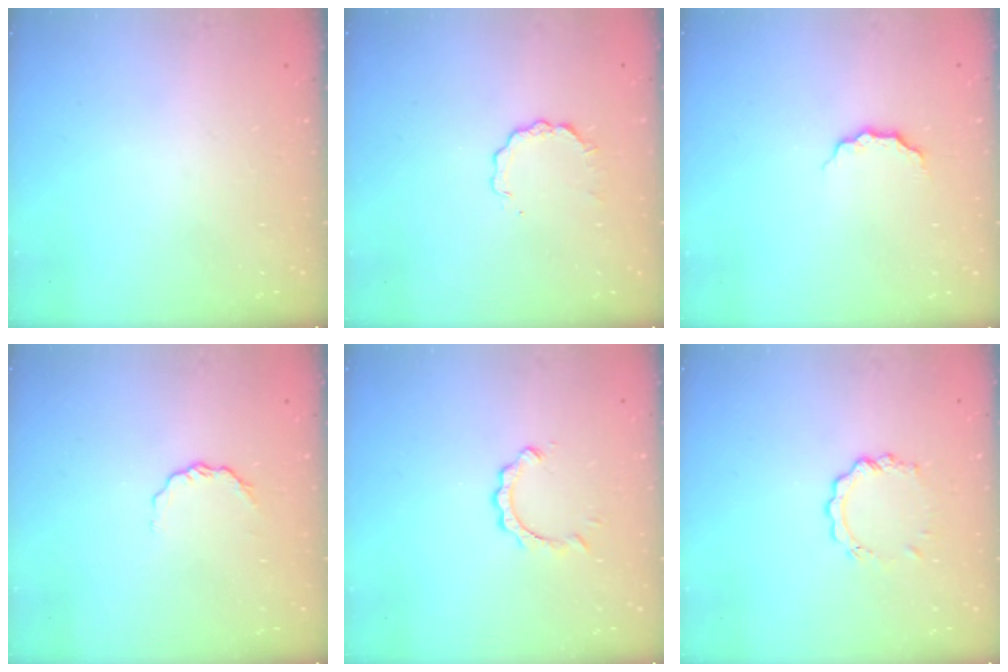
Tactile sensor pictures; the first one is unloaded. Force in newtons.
{"total": 3.6, "press": 3.6, "slide": 0.4}
{"total": 2.7, "press": 2.6, "slide": 0.3}
{"total": 4.4, "press": 4.4, "slide": 0.6}
{"total": 2.0, "press": 2.0, "slide": 0.2}
{"total": 6.0, "press": 6.0, "slide": 0.5}